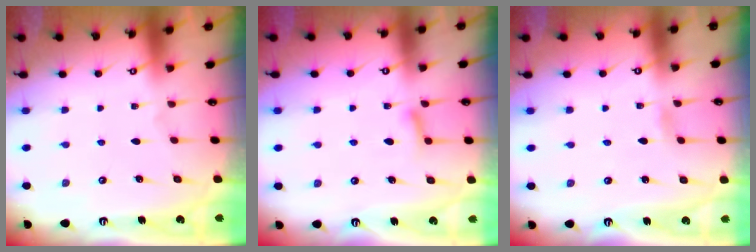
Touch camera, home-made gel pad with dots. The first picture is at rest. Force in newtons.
{"total": 8.4, "press": 8.4, "slide": 0.8}
{"total": 1.2, "press": 1.1, "slide": 0.2}